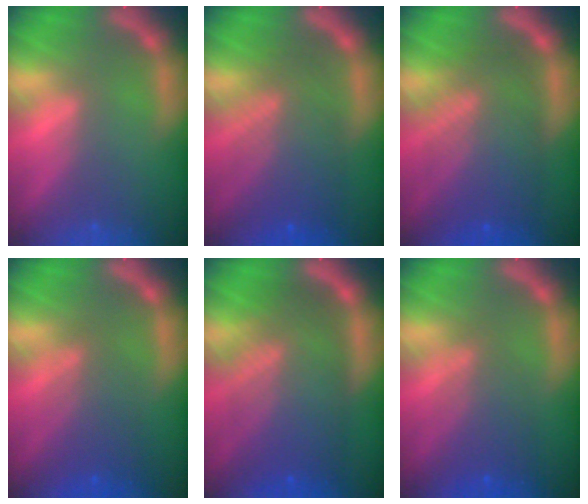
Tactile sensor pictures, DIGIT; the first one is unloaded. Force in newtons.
{"total": 7.6}
{"total": 9.0}
{"total": 4.6}
{"total": 10.0}
{"total": 4.6}